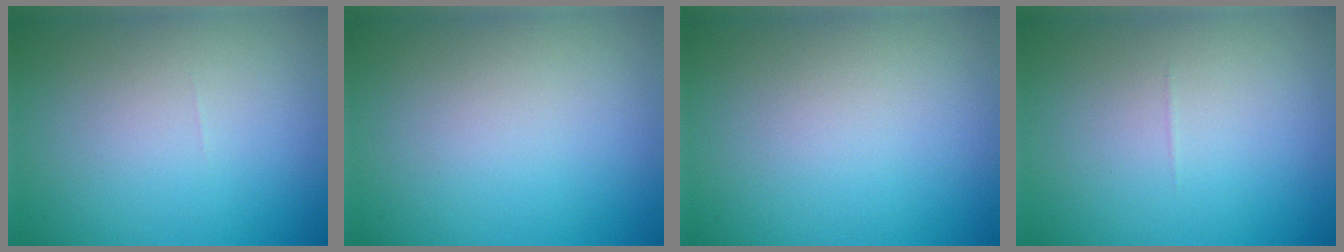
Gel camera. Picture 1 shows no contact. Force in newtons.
{"total": 0.0}
{"total": 0.0}
{"total": 0.0}